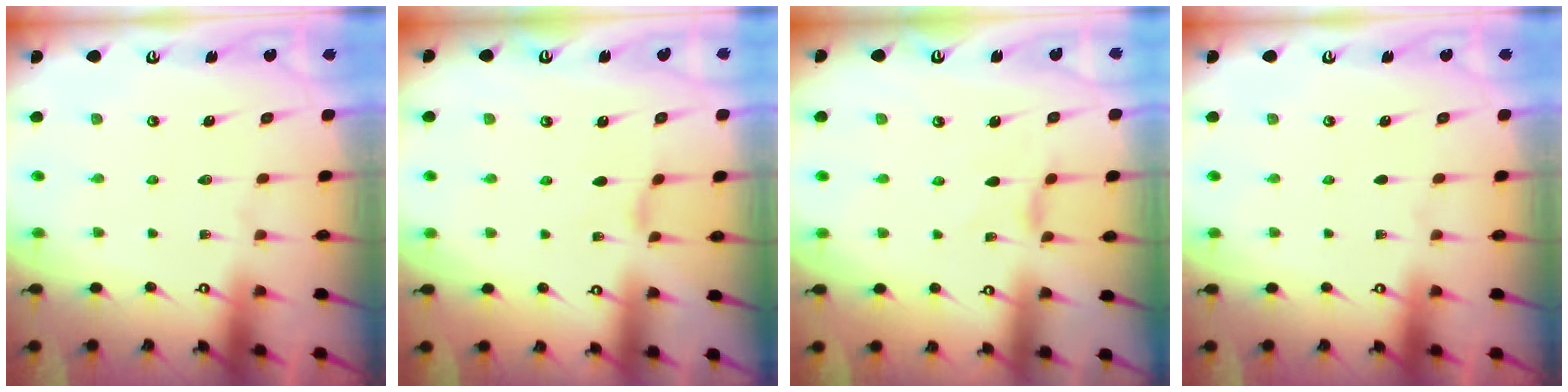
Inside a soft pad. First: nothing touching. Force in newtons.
{"total": 1.7, "press": 1.6, "slide": 0.4}
{"total": 1.6, "press": 1.5, "slide": 0.4}
{"total": 0.0}